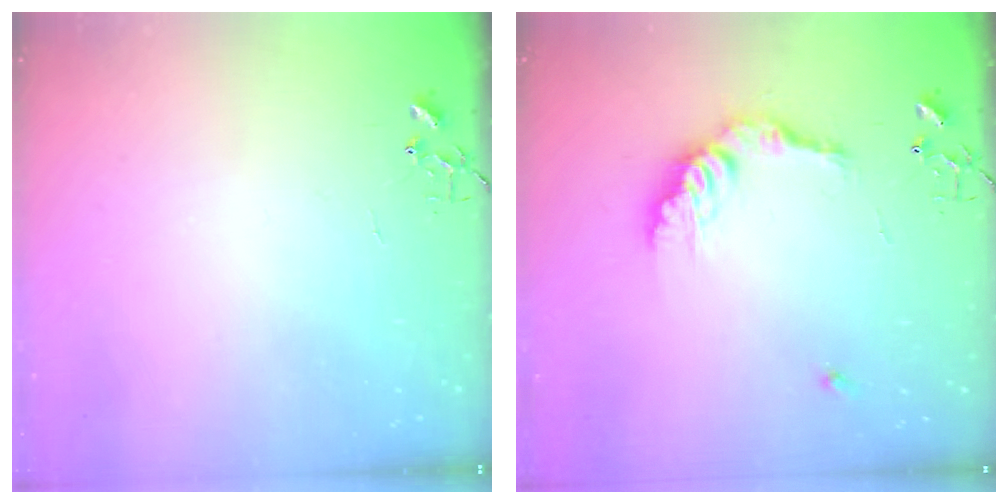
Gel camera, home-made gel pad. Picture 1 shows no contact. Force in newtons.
{"total": 13.3, "press": 13.2, "slide": 1.1}